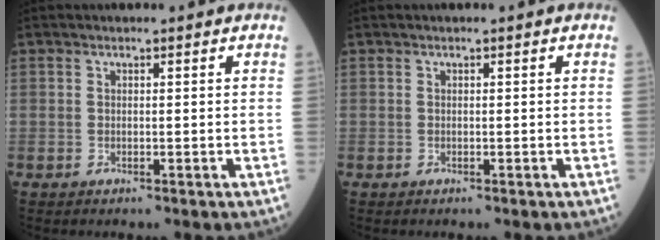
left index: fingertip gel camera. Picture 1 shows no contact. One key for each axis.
{"total": 0.0}